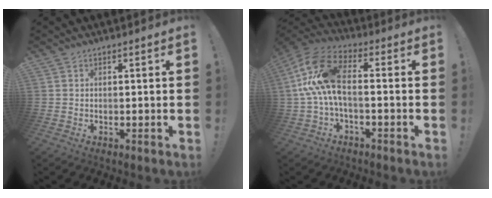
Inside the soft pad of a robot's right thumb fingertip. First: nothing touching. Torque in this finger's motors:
{"motor_torque": [0.31, 0.34, 0.82, -0.20, 0.49]}